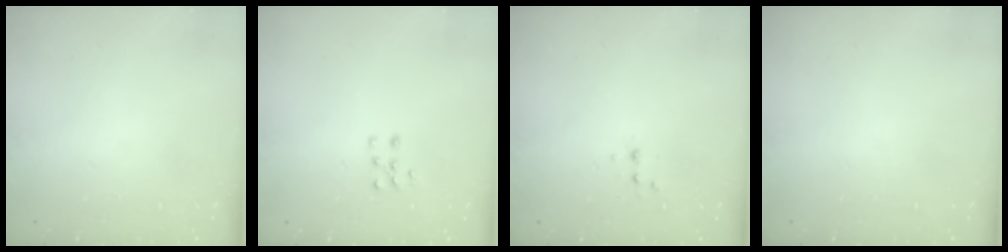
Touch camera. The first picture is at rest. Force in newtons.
{"total": 6.1, "press": 6.0, "slide": 0.5}
{"total": 2.6, "press": 2.5, "slide": 0.8}
{"total": 0.0}